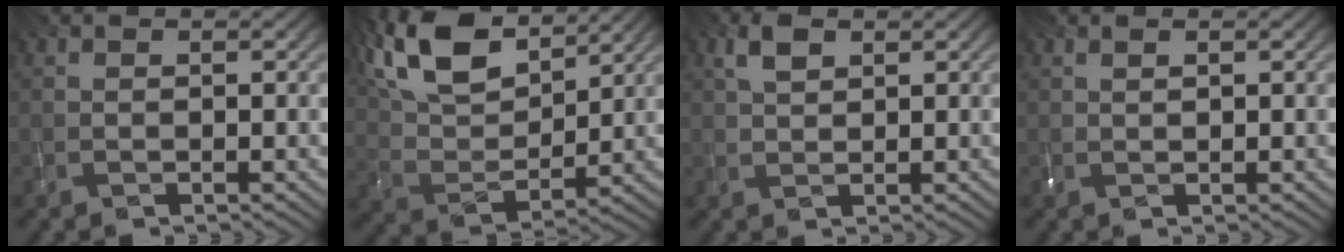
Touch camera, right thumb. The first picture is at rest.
{"total": 13.0, "force": [8.2, 5.3, 8.5], "torque": [-0.192, 0.026, 0.143]}
{"total": 1.5, "force": [0.8, 0.4, 1.2], "torque": [-0.027, 0.002, 0.021]}
{"total": 0.8, "force": [0.2, -0.2, 0.8], "torque": [-0.009, 0.001, 0.011]}